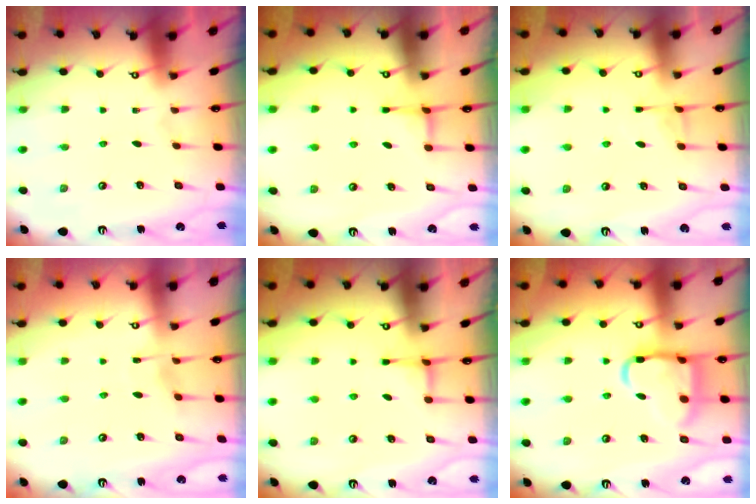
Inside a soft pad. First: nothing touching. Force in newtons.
{"total": 1.8, "press": 1.8, "slide": 0.4}
{"total": 5.2, "press": 5.1, "slide": 0.6}
{"total": 3.5, "press": 3.5, "slide": 0.4}
{"total": 1.8, "press": 1.8, "slide": 0.4}
{"total": 17.8, "press": 17.7, "slide": 1.5}